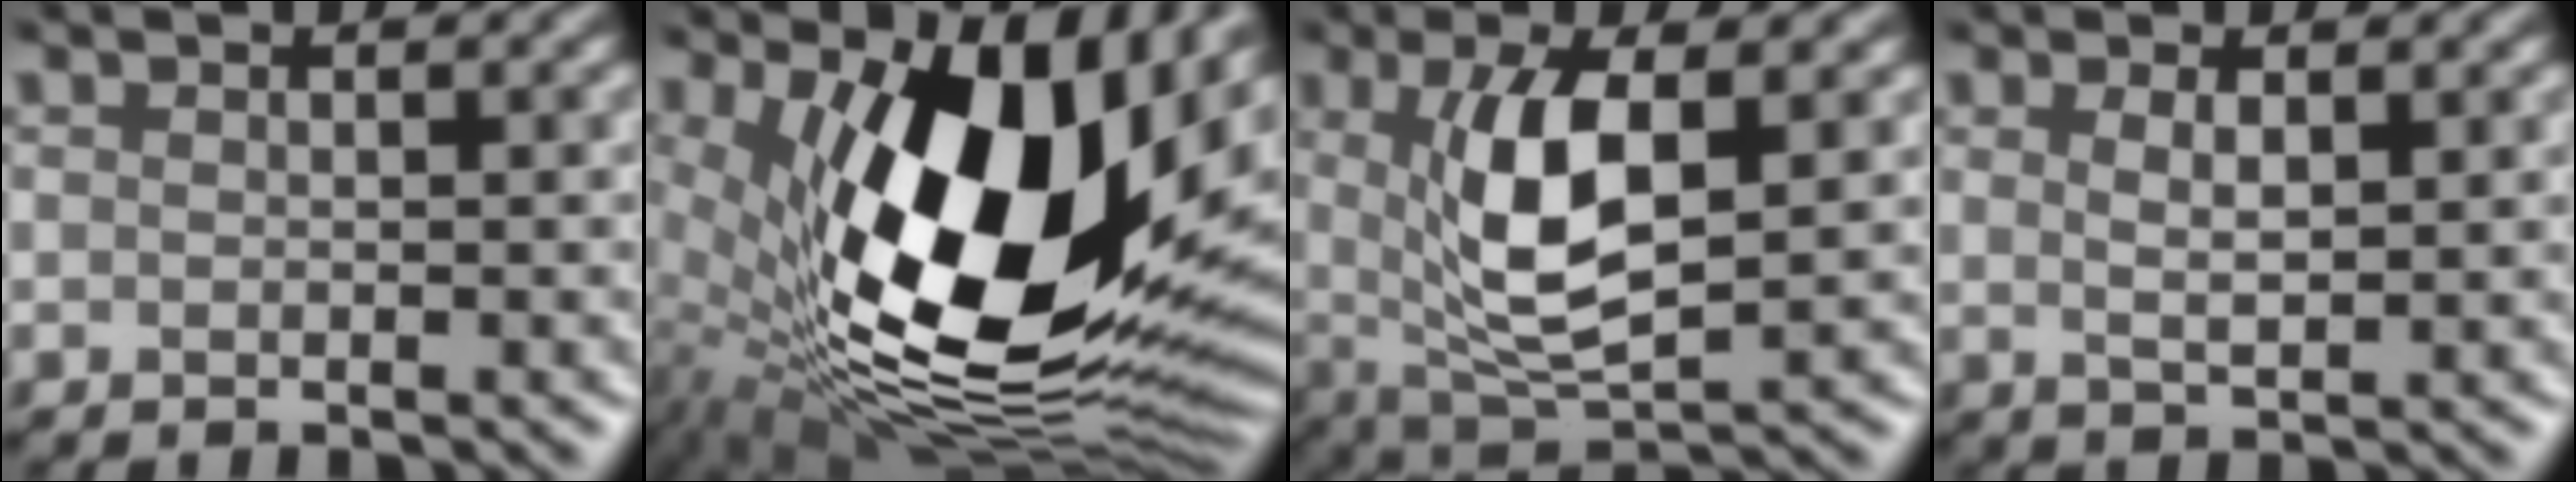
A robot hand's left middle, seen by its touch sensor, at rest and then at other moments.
{"total": 17.0, "force": [3.3, 7.7, 14.7], "torque": [-0.248, -0.021, 0.062]}
{"total": 6.4, "force": [1.4, 2.0, 5.9], "torque": [-0.125, -0.008, 0.030]}
{"total": 1.3, "force": [0.8, -0.1, 1.0], "torque": [-0.027, -0.004, 0.019]}